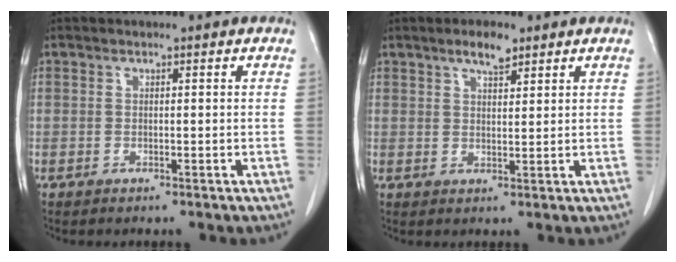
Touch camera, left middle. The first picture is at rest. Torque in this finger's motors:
{"motor_torque": [0.41, -0.34, 0.01, 0.04]}